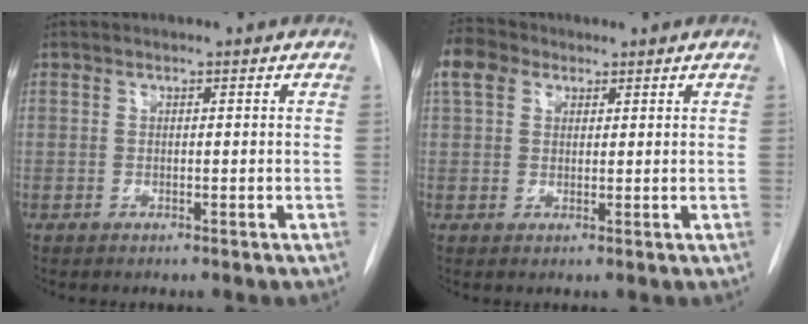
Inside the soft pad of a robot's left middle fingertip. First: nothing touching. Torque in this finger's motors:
{"motor_torque": [0.33, -0.24, 0.30, 0.07]}